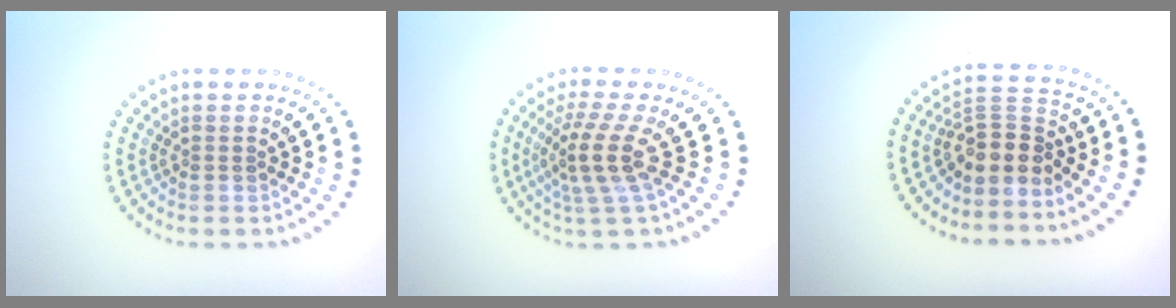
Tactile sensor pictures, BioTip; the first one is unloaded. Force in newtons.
{"total": 4.0, "press": 2.8, "slide": 2.9}
{"total": 3.6, "press": 2.6, "slide": 2.5}